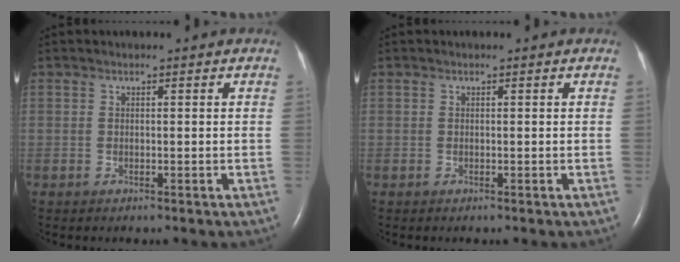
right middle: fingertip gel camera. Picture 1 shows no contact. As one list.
[{"total": 0.0}]